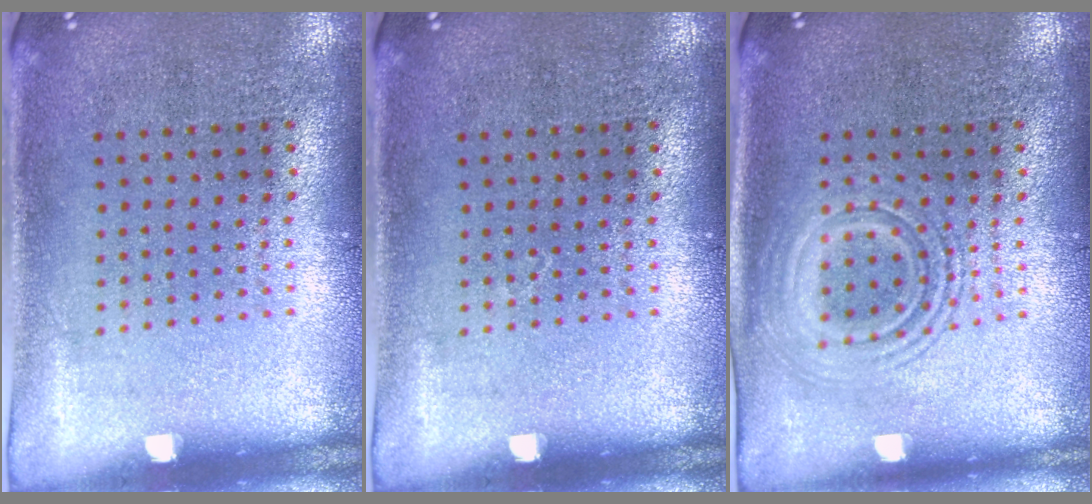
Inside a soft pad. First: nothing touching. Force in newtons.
{"total": 0.0}
{"total": 2.4, "press": 2.4, "slide": 0.4}